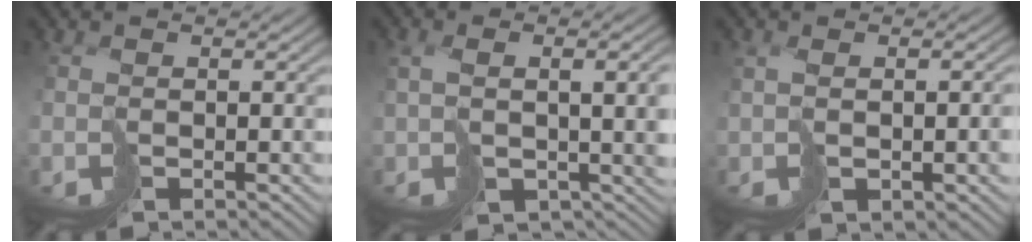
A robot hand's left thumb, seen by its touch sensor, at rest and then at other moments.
{"total": 8.1, "force": [0.9, 4.3, 6.8], "torque": [-0.130, -0.022, 0.053]}
{"total": 3.7, "force": [0.3, 1.6, 3.3], "torque": [-0.066, -0.002, 0.018]}